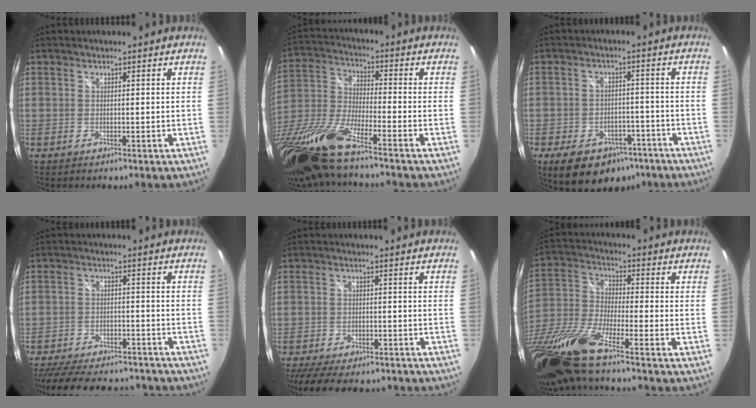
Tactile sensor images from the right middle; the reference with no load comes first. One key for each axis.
{"total": 18.6, "fx": -13.9, "fy": 1.9, "fz": 12.2, "tx": -0.257, "ty": -0.044, "tz": -0.280}
{"total": 13.5, "fx": -8.7, "fy": 8.2, "fz": 6.2, "tx": -0.135, "ty": 0.008, "tz": -0.112}
{"total": 22.2, "fx": -18.7, "fy": 7.8, "fz": 9.0, "tx": -0.198, "ty": 0.004, "tz": -0.253}
{"total": 13.9, "fx": -11.4, "fy": 4.7, "fz": 6.4, "tx": -0.142, "ty": -0.021, "tz": -0.167}
{"total": 18.2, "fx": -13.4, "fy": 1.6, "fz": 12.2, "tx": -0.256, "ty": -0.047, "tz": -0.270}